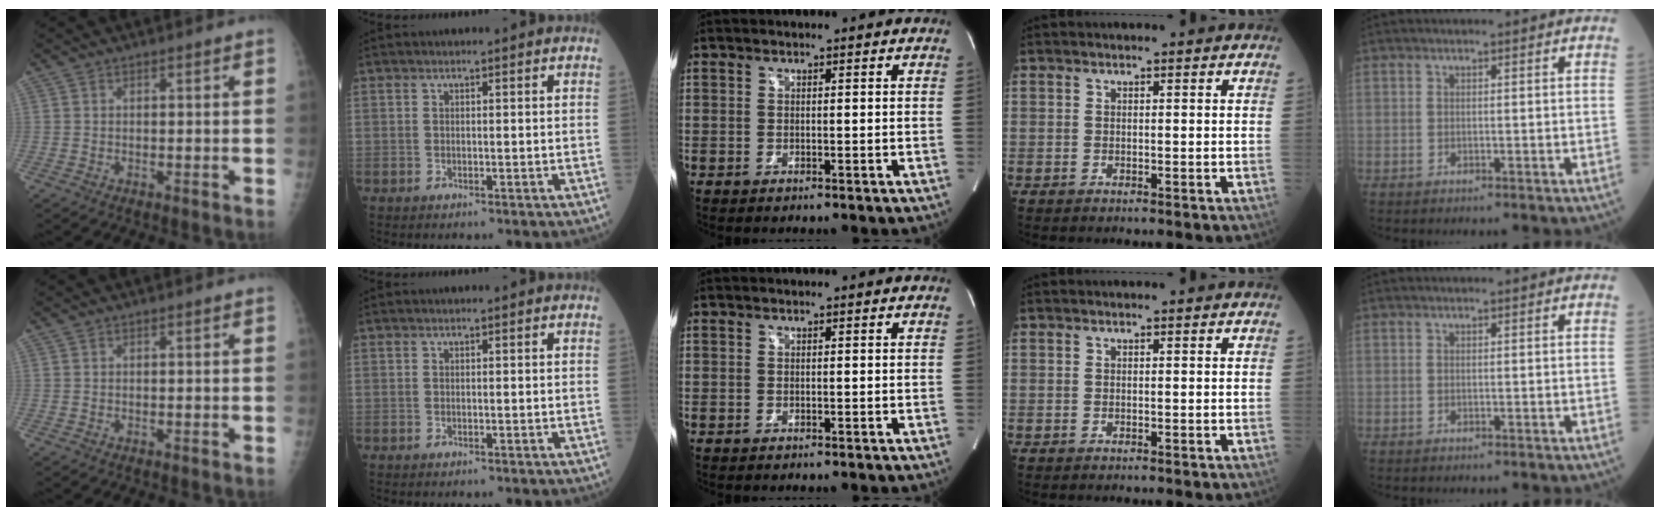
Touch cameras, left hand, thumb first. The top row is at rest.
{}